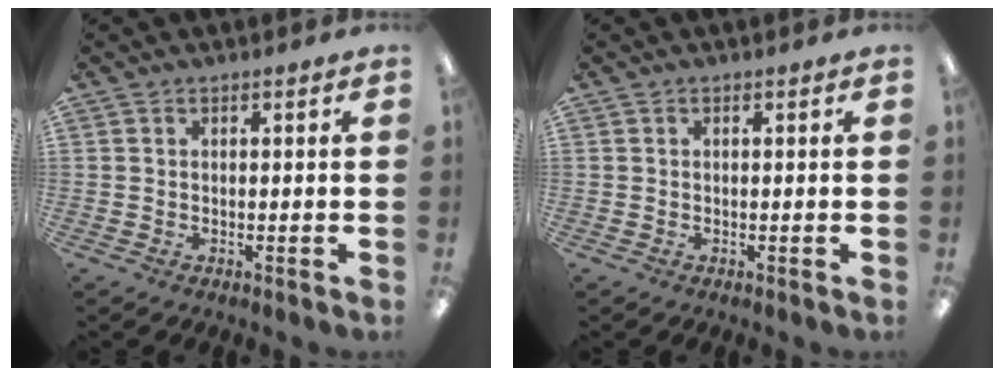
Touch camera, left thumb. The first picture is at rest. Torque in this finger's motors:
{"motor_torque": [0.00, 0.00, -0.17, 0.09, 0.00]}